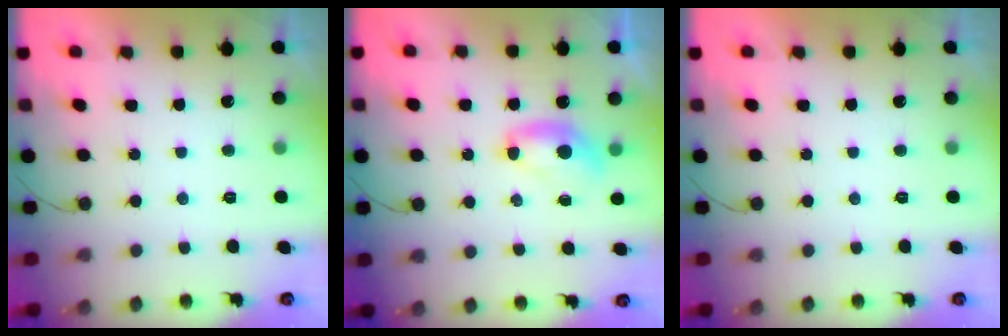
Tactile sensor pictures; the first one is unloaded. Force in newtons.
{"total": 6.9, "press": 6.9, "slide": 0.4}
{"total": 0.0}